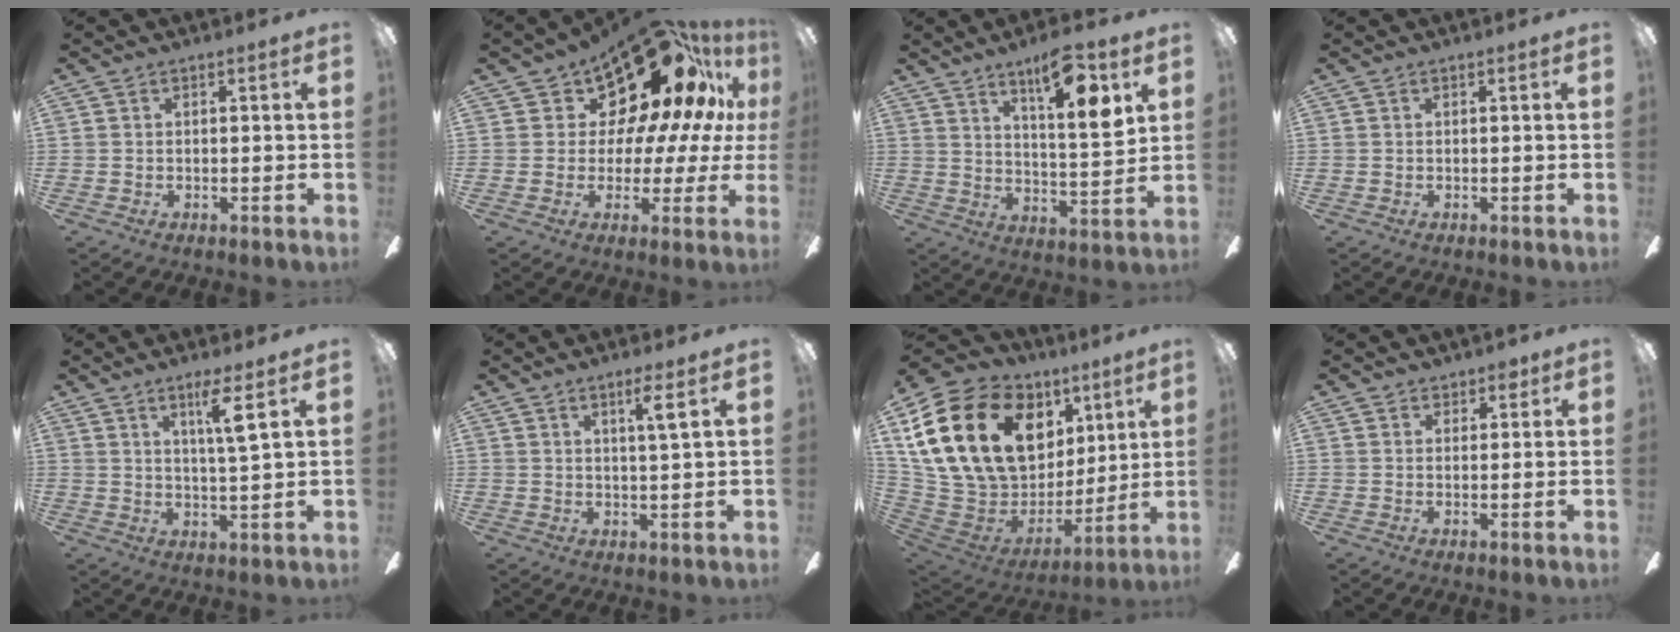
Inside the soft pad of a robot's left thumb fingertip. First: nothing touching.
{"total": 20.0, "force": [12.9, 10.2, 11.2], "torque": [-0.158, -0.098, 0.224]}
{"total": 12.7, "force": [7.6, 3.2, 9.7], "torque": [-0.144, -0.038, 0.120]}
{"total": 0.0}
{"total": 6.6, "force": [3.7, 0.0, 5.5], "torque": [-0.093, -0.009, 0.054]}
{"total": 4.0, "force": [2.4, -0.4, 3.2], "torque": [-0.061, -0.006, 0.037]}
{"total": 26.9, "force": [9.9, 17.9, 17.4], "torque": [-0.360, -0.029, 0.205]}
{"total": 2.4, "force": [1.8, 1.4, 0.7], "torque": [0.000, -0.005, 0.030]}